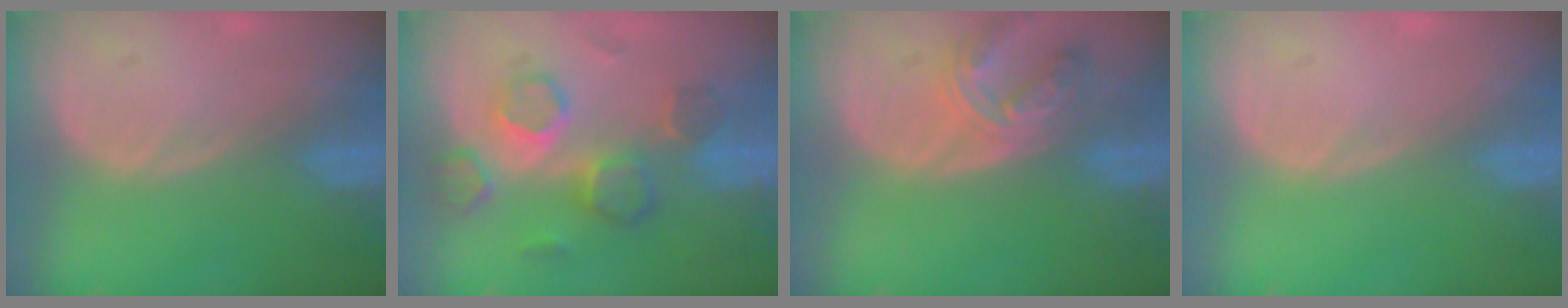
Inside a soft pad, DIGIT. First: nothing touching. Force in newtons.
{"total": 7.8, "press": 7.4, "slide": 2.4}
{"total": 7.1, "press": 6.4, "slide": 3.2}
{"total": 0.0}